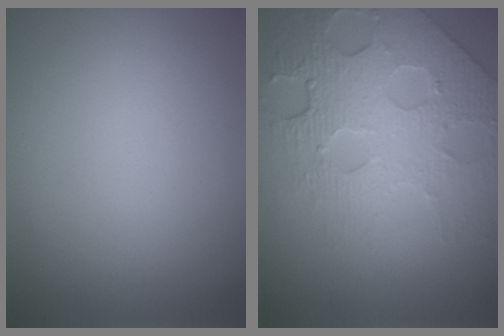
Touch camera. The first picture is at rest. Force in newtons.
{"total": 8.2, "press": 5.7, "slide": 5.9}